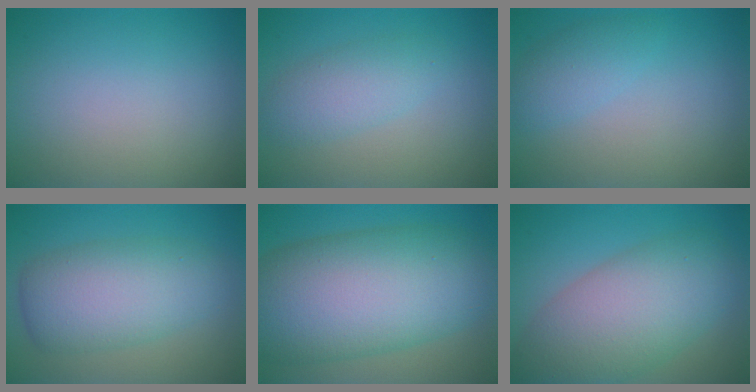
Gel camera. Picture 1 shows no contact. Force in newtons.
{"total": 3.0, "press": 3.0, "slide": 0.0}
{"total": 2.2, "press": 2.2, "slide": 0.2}
{"total": 6.7, "press": 6.7, "slide": 0.0}
{"total": 13.7, "press": 13.7, "slide": 0.5}
{"total": 9.0, "press": 9.0, "slide": 0.4}